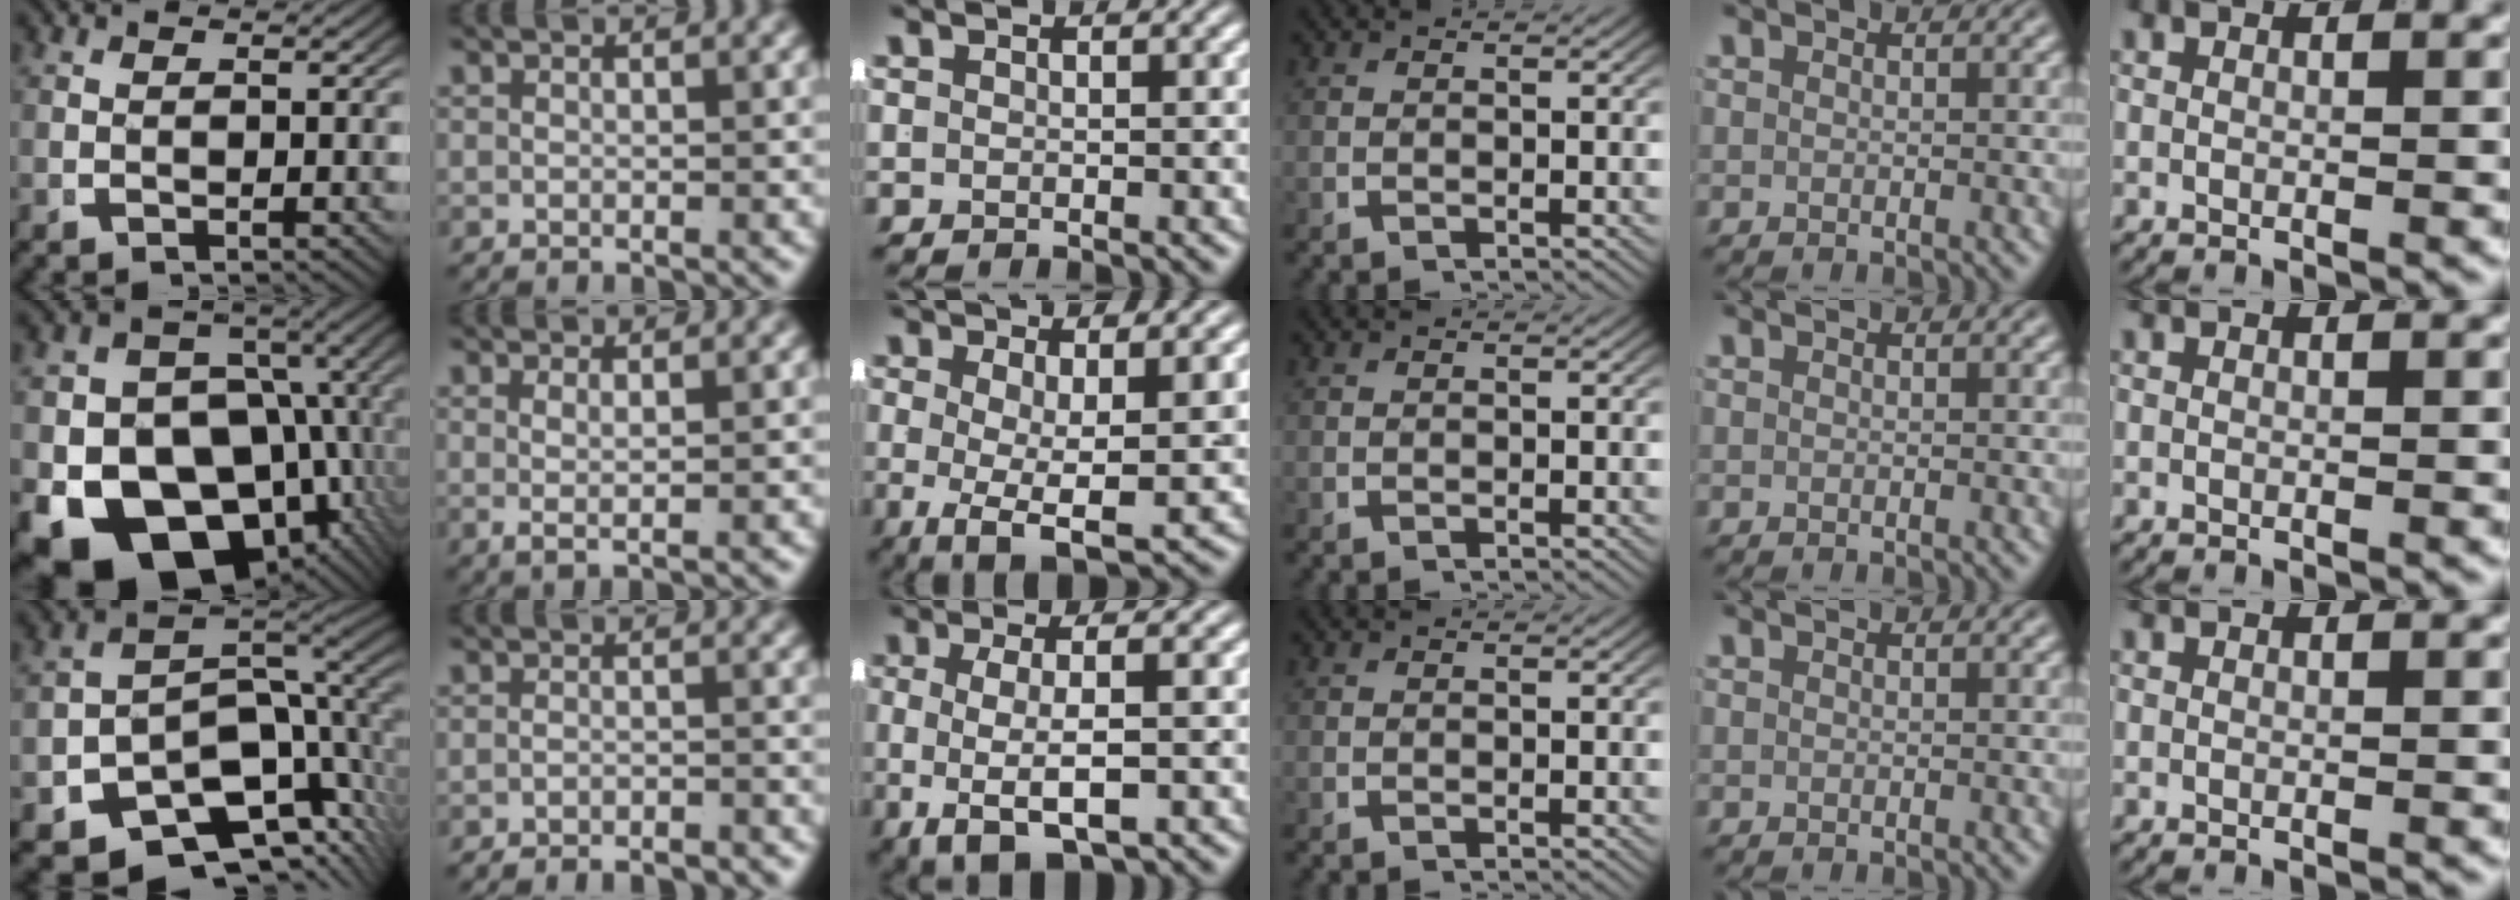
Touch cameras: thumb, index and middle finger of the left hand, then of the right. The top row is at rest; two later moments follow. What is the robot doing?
{"motion": "lift_and_place", "object": "shorts"}